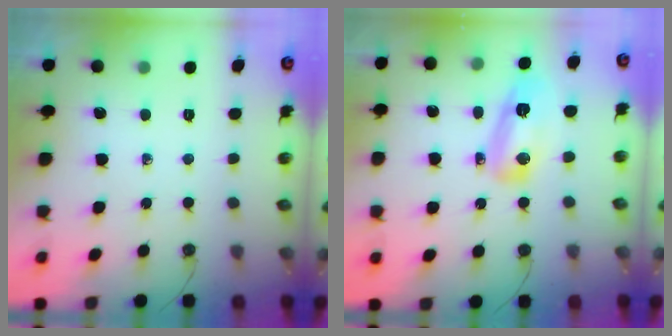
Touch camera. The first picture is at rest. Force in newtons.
{"total": 9.4, "press": 9.0, "slide": 2.7}